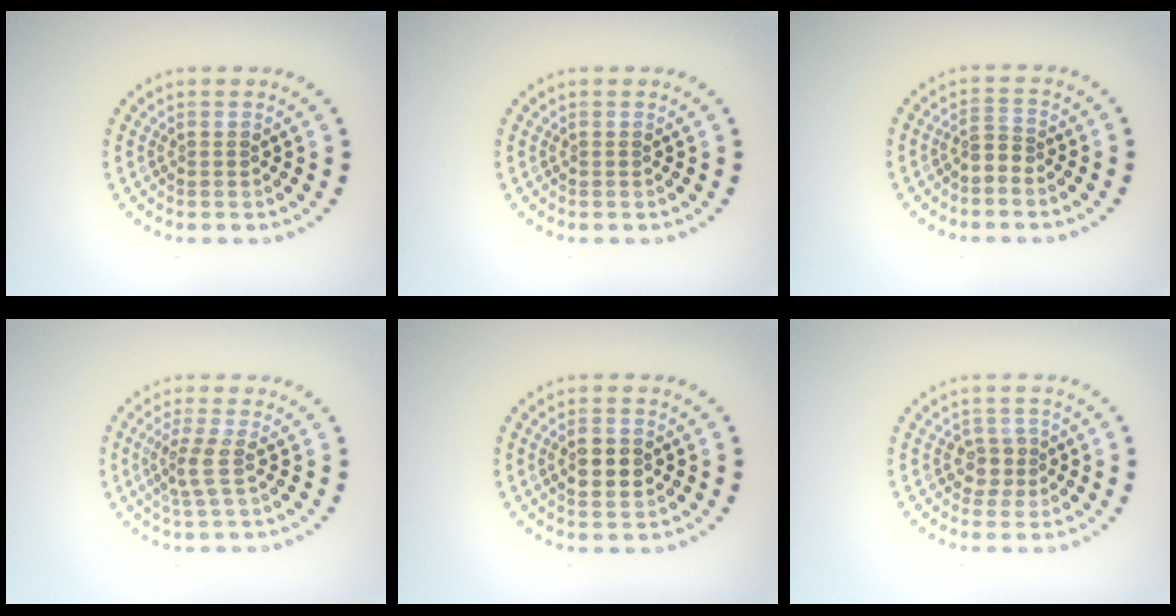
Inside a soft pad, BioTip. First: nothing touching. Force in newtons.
{"total": 0.0}
{"total": 1.7, "press": 1.2, "slide": 1.1}
{"total": 2.2, "press": 1.6, "slide": 1.5}
{"total": 2.8, "press": 2.8, "slide": 0.2}
{"total": 2.0, "press": 1.6, "slide": 1.1}